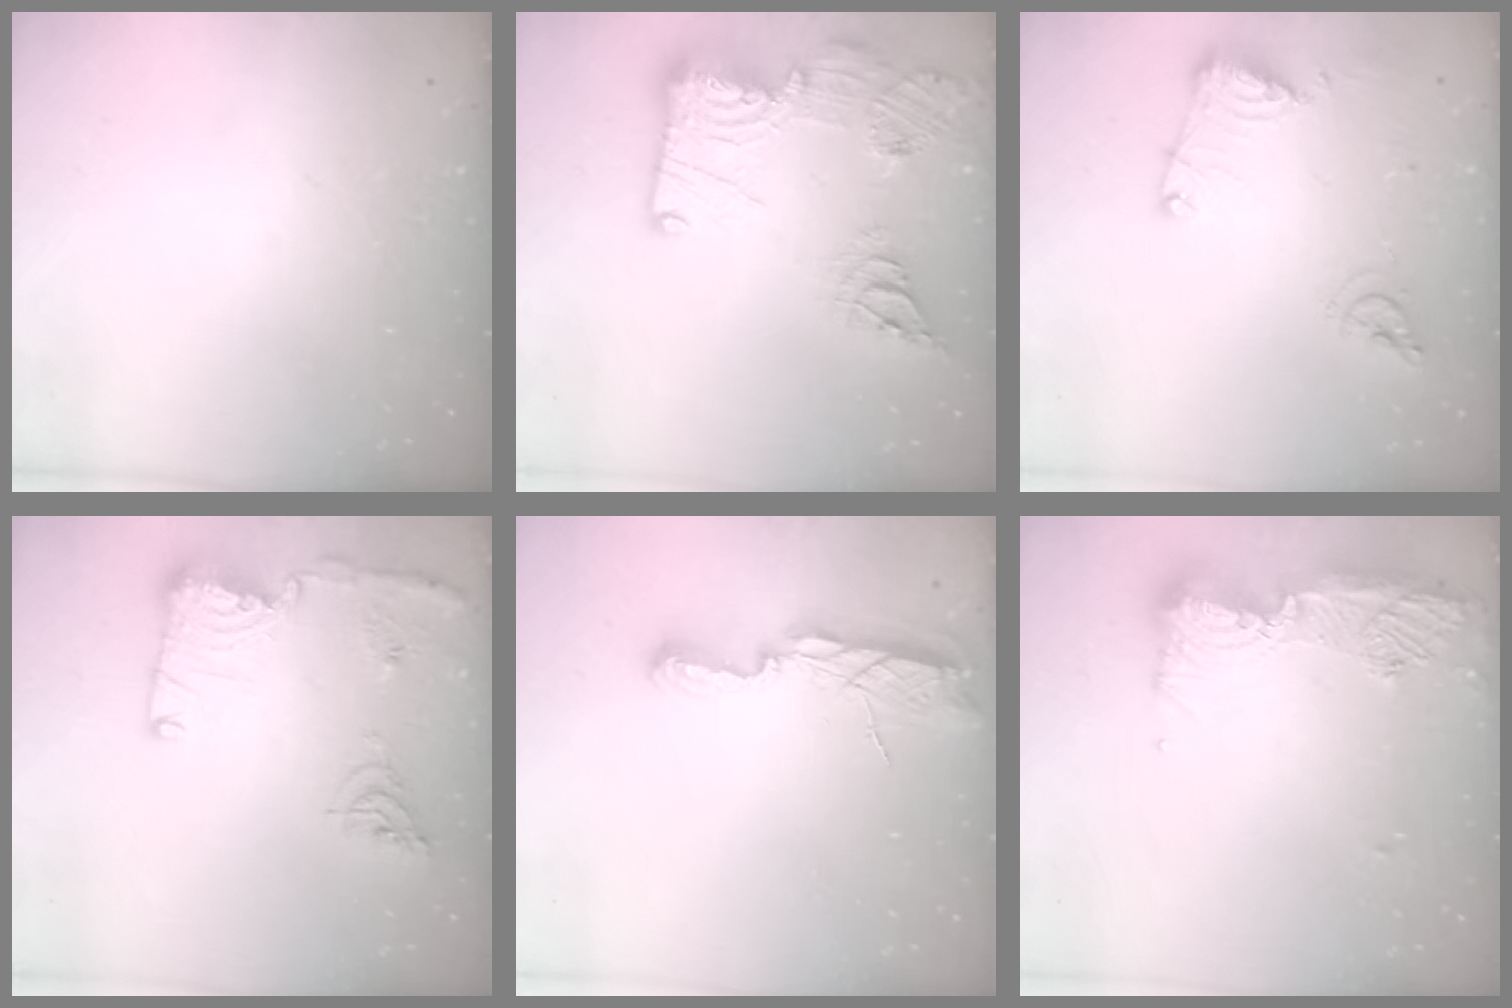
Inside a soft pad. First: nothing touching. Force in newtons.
{"total": 22.9, "press": 22.8, "slide": 2.3}
{"total": 11.9, "press": 11.9, "slide": 1.3}
{"total": 15.2, "press": 14.8, "slide": 3.3}
{"total": 9.3, "press": 8.3, "slide": 4.1}
{"total": 17.6, "press": 16.5, "slide": 6.2}